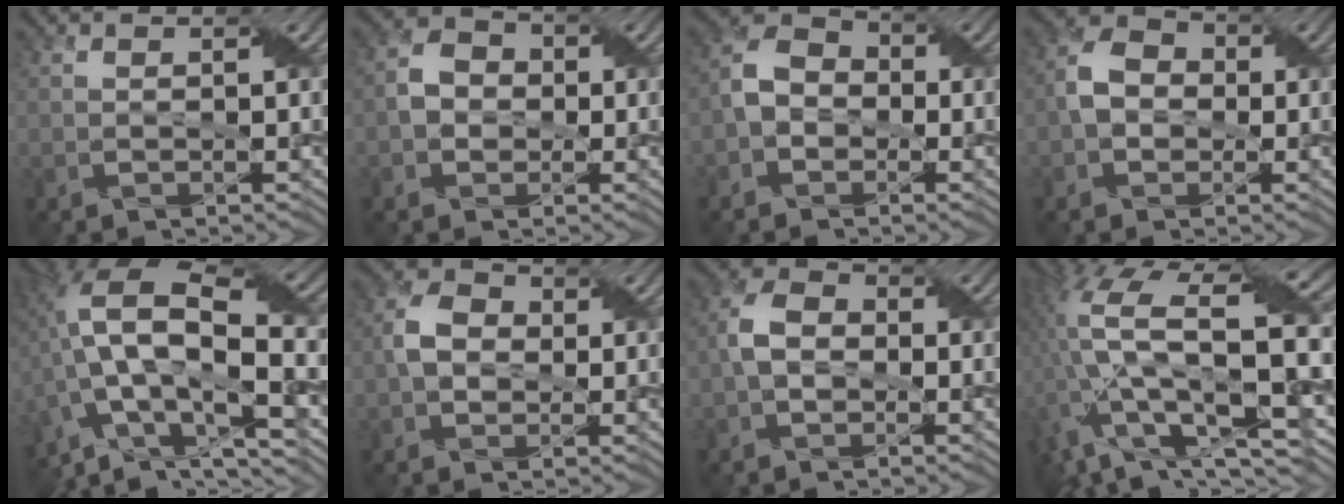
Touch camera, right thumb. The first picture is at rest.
{"total": 3.8, "force": [-0.5, 3.4, 1.7], "torque": [-0.037, 0.007, -0.014]}
{"total": 5.2, "force": [-1.5, 4.3, 2.5], "torque": [-0.063, 0.007, -0.043]}
{"total": 4.9, "force": [-0.5, 4.1, 2.6], "torque": [-0.054, 0.011, -0.019]}
{"total": 16.2, "force": [-3.1, 7.8, 13.9], "torque": [-0.272, 0.011, -0.064]}
{"total": 4.2, "force": [-0.2, 3.5, 2.4], "torque": [-0.055, 0.008, -0.012]}
{"total": 4.6, "force": [-0.8, 3.4, 3.0], "torque": [-0.068, 0.009, -0.024]}
{"total": 19.6, "force": [-1.5, 9.4, 17.2], "torque": [-0.352, -0.027, -0.015]}